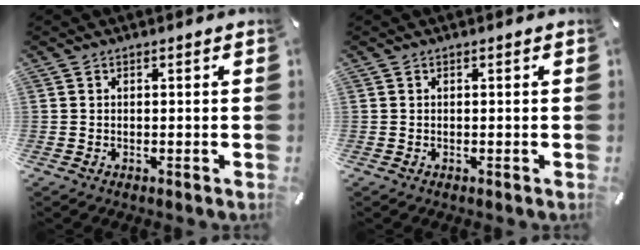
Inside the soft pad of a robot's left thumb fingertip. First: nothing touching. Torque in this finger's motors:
{"motor_torque": [0.00, 0.00, 0.01, 0.01, 0.00]}